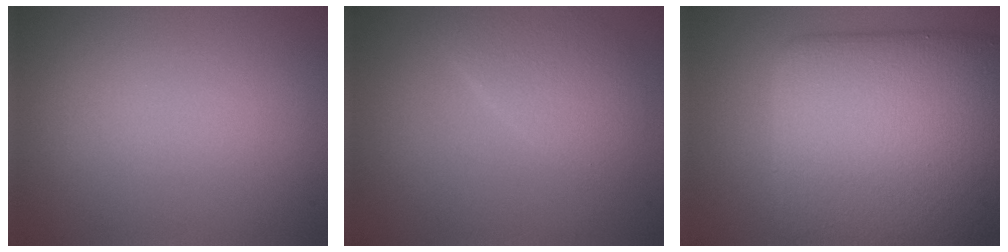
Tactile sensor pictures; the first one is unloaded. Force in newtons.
{"total": 2.6, "press": 2.5, "slide": 0.2}
{"total": 13.7, "press": 13.7, "slide": 0.1}